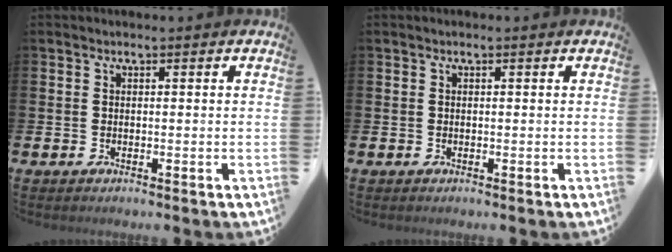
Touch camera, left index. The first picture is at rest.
{"total": 0.0}